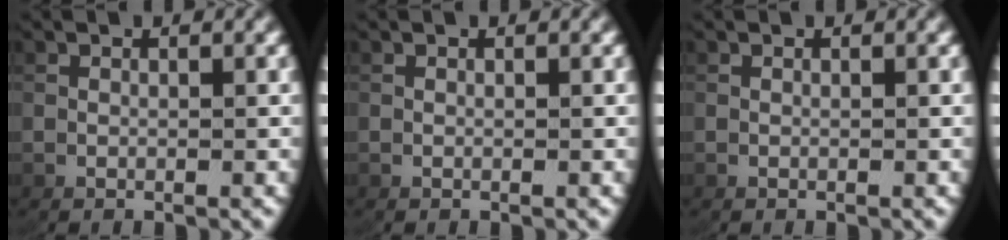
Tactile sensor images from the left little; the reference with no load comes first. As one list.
[{"total": 0.0}, {"total": 0.0}]